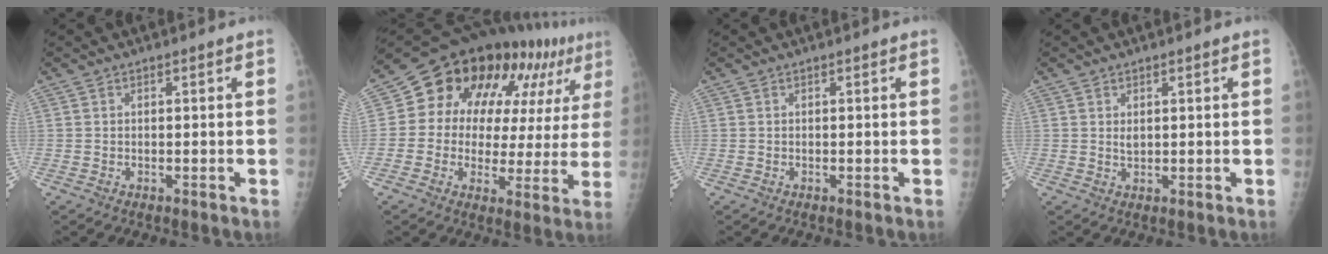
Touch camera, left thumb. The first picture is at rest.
{"total": 21.5, "force": [8.9, 11.7, 15.6], "torque": [-0.178, 0.020, 0.124]}
{"total": 0.0}
{"total": 1.9, "force": [0.7, 1.1, 1.5], "torque": [-0.019, -0.005, 0.015]}